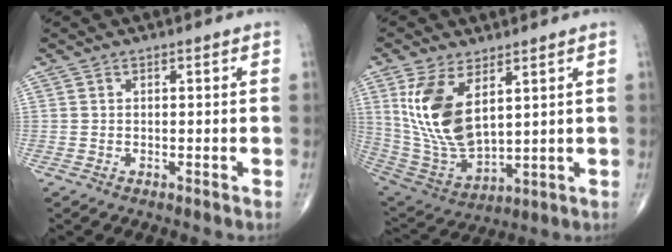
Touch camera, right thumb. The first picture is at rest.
{"total": 15.0, "force": [5.2, 7.5, 12.0], "torque": [-0.229, -0.027, 0.122]}